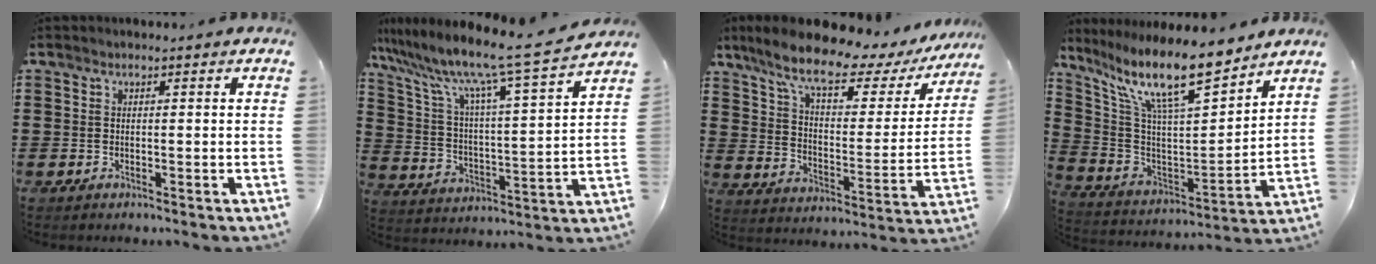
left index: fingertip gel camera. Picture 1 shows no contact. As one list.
[{"total": 10.1, "force": [8.6, -1.0, 5.2], "torque": [-0.135, -0.062, 0.134]}, {"total": 10.9, "force": [8.1, 2.5, 6.9], "torque": [-0.154, -0.041, 0.136]}, {"total": 14.1, "force": [10.6, 2.6, 8.9], "torque": [-0.192, -0.064, 0.177]}]